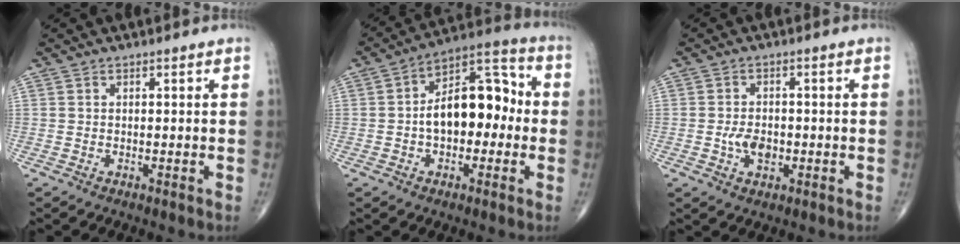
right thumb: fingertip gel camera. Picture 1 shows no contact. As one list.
[{"total": 14.6, "force": [-0.8, 8.7, 11.8], "torque": [-0.156, 0.045, -0.024]}, {"total": 4.4, "force": [-1.0, 2.9, 3.3], "torque": [-0.048, 0.002, -0.016]}]